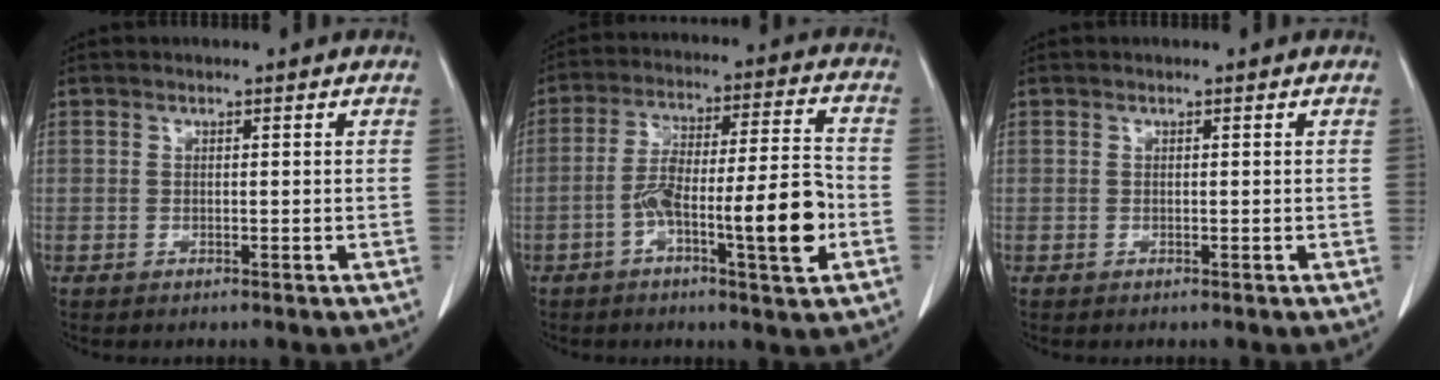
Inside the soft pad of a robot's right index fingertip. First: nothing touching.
{"total": 13.9, "force": [-4.4, 1.6, 13.0], "torque": [-0.215, 0.019, -0.070]}
{"total": 0.0}